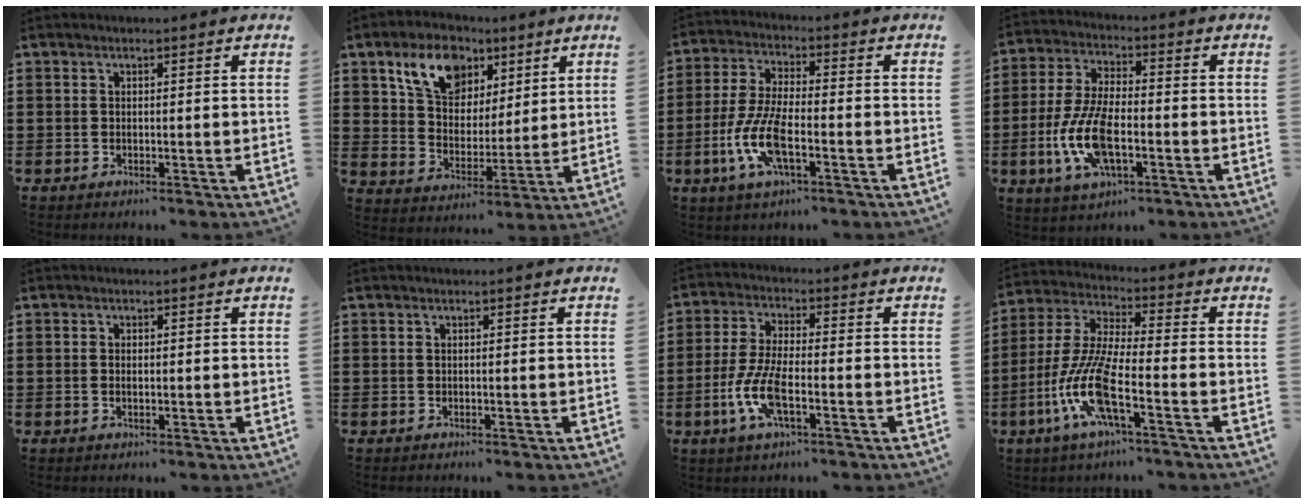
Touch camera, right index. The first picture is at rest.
{"total": 9.6, "force": [5.6, 6.2, 4.6], "torque": [-0.099, 0.002, 0.101]}
{"total": 8.8, "force": [-3.3, 2.7, 7.7], "torque": [-0.182, -0.016, -0.066]}
{"total": 10.5, "force": [-3.0, 4.3, 9.1], "torque": [-0.212, -0.014, -0.059]}
{"total": 0.8, "force": [-0.1, 0.3, 0.8], "torque": [-0.016, -0.002, -0.001]}
{"total": 0.0}
{"total": 7.5, "force": [-2.9, 2.1, 6.6], "torque": [-0.158, -0.019, -0.059]}
{"total": 11.3, "force": [-4.9, 2.3, 9.9], "torque": [-0.242, -0.021, -0.102]}